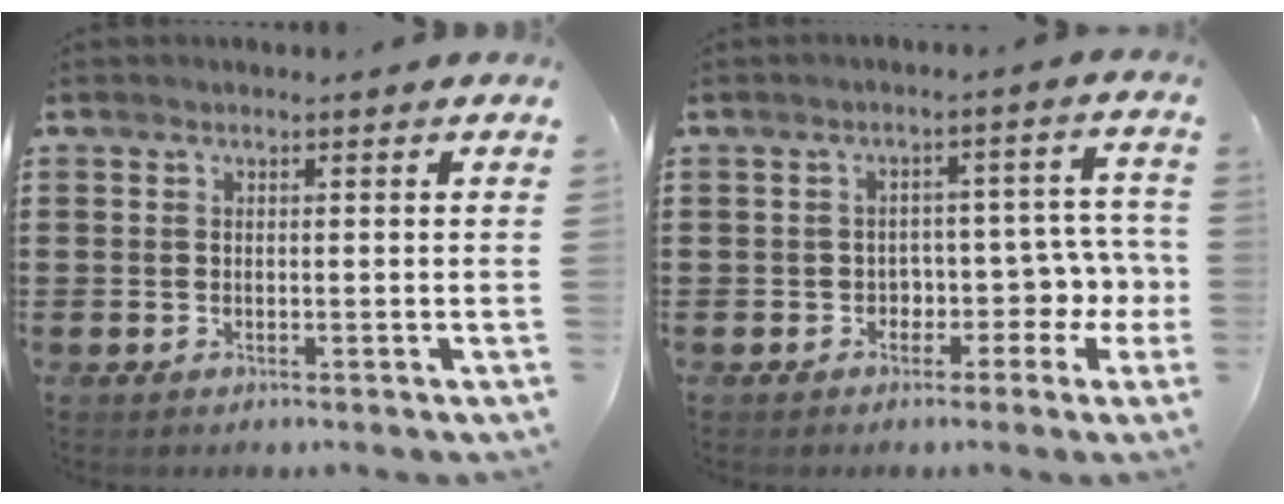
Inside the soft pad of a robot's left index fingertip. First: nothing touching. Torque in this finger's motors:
{"motor_torque": [0.11, 0.18, 0.29, 0.02]}